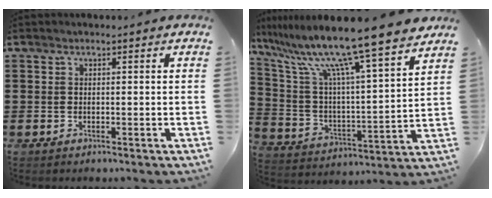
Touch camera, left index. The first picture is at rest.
{"total": 13.4, "force": [11.0, -0.8, 7.5], "torque": [-0.184, -0.078, 0.180]}